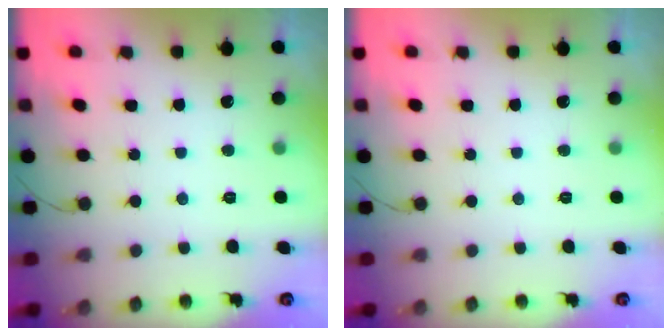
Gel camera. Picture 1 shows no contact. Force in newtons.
{"total": 0.0}